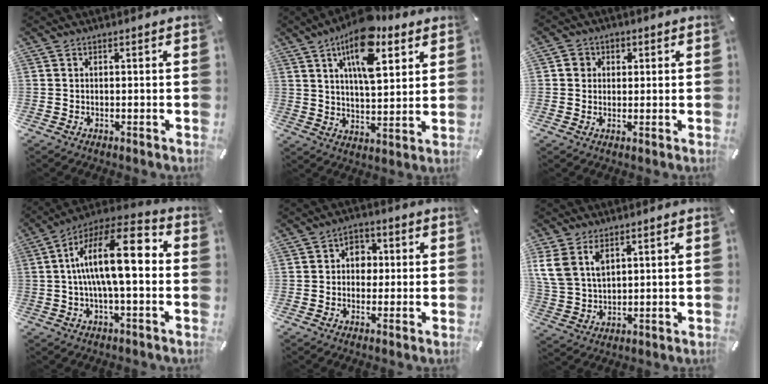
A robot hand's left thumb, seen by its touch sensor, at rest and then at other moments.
{"total": 15.6, "force": [8.9, 7.0, 10.7], "torque": [-0.168, -0.031, 0.150]}
{"total": 3.5, "force": [0.3, 3.4, 0.9], "torque": [-0.008, 0.006, 0.000]}
{"total": 17.3, "force": [1.8, 6.2, 16.1], "torque": [-0.279, -0.006, 0.025]}
{"total": 5.1, "force": [0.2, 4.4, 2.6], "torque": [-0.024, 0.004, -0.005]}
{"total": 8.3, "force": [4.5, 5.4, 4.3], "torque": [-0.121, -0.011, 0.084]}